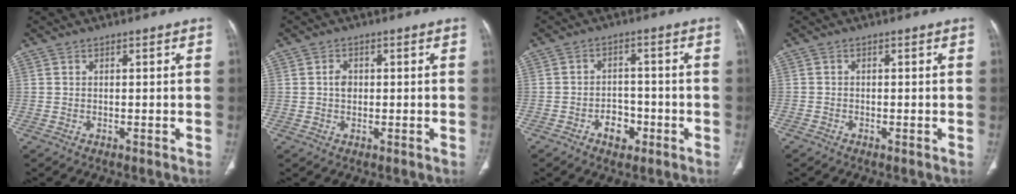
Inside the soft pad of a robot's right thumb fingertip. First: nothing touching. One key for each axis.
{"total": 2.4, "fx": 0.2, "fy": 1.8, "fz": 1.5, "tx": -0.020, "ty": 0.004, "tz": 0.005}
{"total": 5.0, "fx": -2.4, "fy": 3.6, "fz": 2.6, "tx": -0.013, "ty": 0.025, "tz": -0.036}
{"total": 0.7, "fx": -0.5, "fy": 0.5, "fz": 0.0, "tx": 0.001, "ty": 0.003, "tz": -0.014}